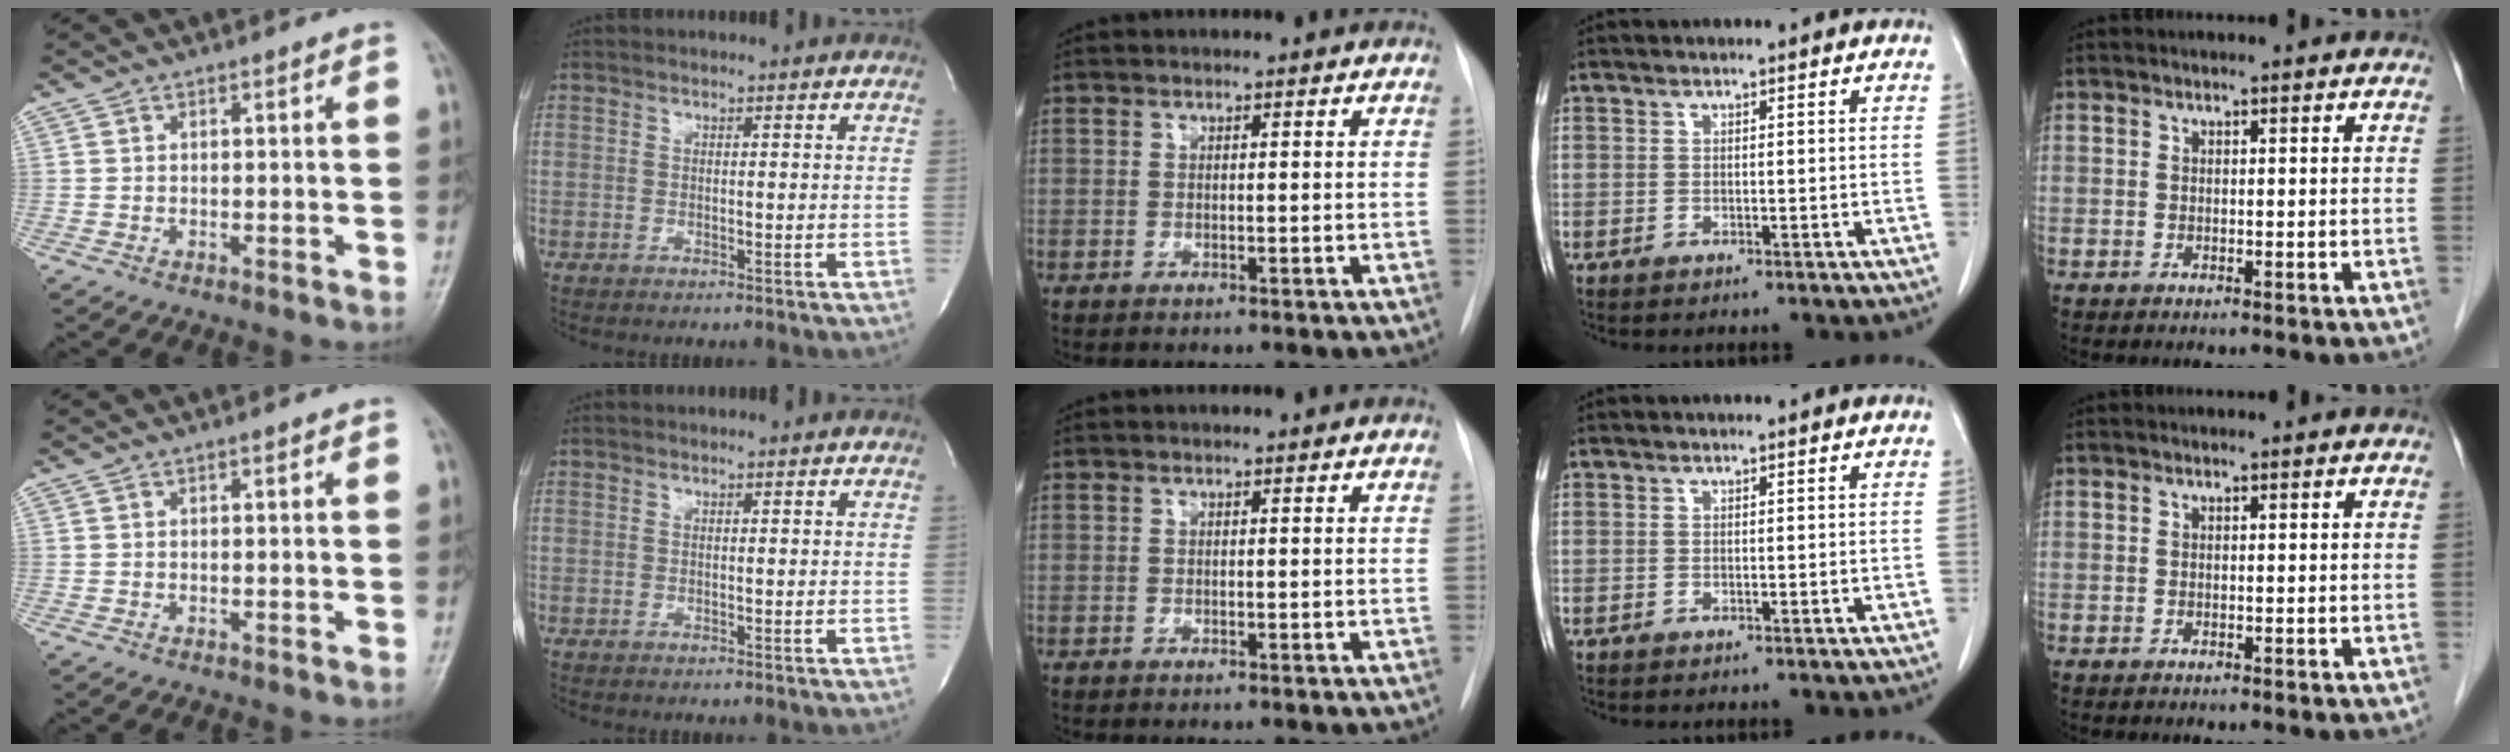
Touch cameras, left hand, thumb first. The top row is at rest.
{"thumb": {"total": 0.5, "force": [0.2, 0.2, 0.5], "torque": [-0.006, 0.001, 0.002]}}